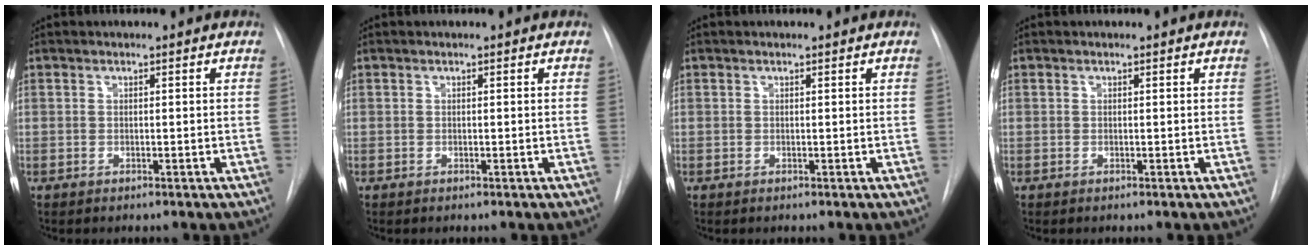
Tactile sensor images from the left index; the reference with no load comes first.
{"total": 0.0}
{"total": 0.0}
{"total": 0.0}